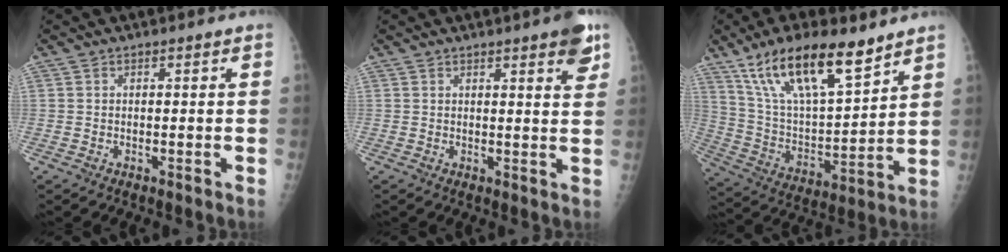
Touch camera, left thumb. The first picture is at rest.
{"total": 5.3, "force": [3.1, 1.1, 4.1], "torque": [-0.041, -0.012, 0.035]}
{"total": 20.0, "force": [13.2, 6.6, 13.5], "torque": [-0.215, -0.048, 0.249]}